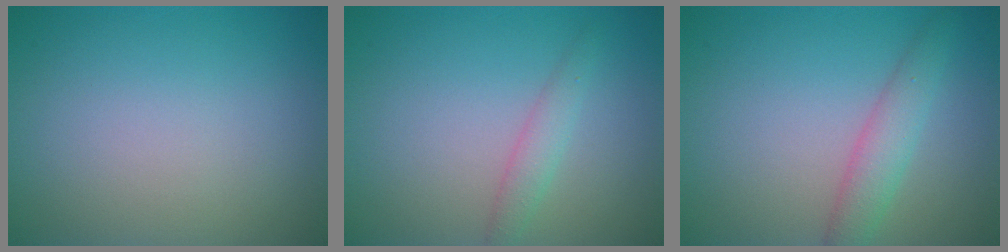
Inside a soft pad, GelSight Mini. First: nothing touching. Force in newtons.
{"total": 1.6, "press": 1.6, "slide": 0.0}
{"total": 2.7, "press": 2.7, "slide": 0.2}